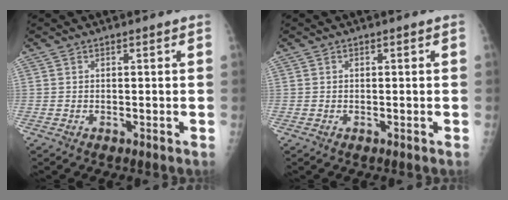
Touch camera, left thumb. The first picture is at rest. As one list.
[{"total": 0.0}]